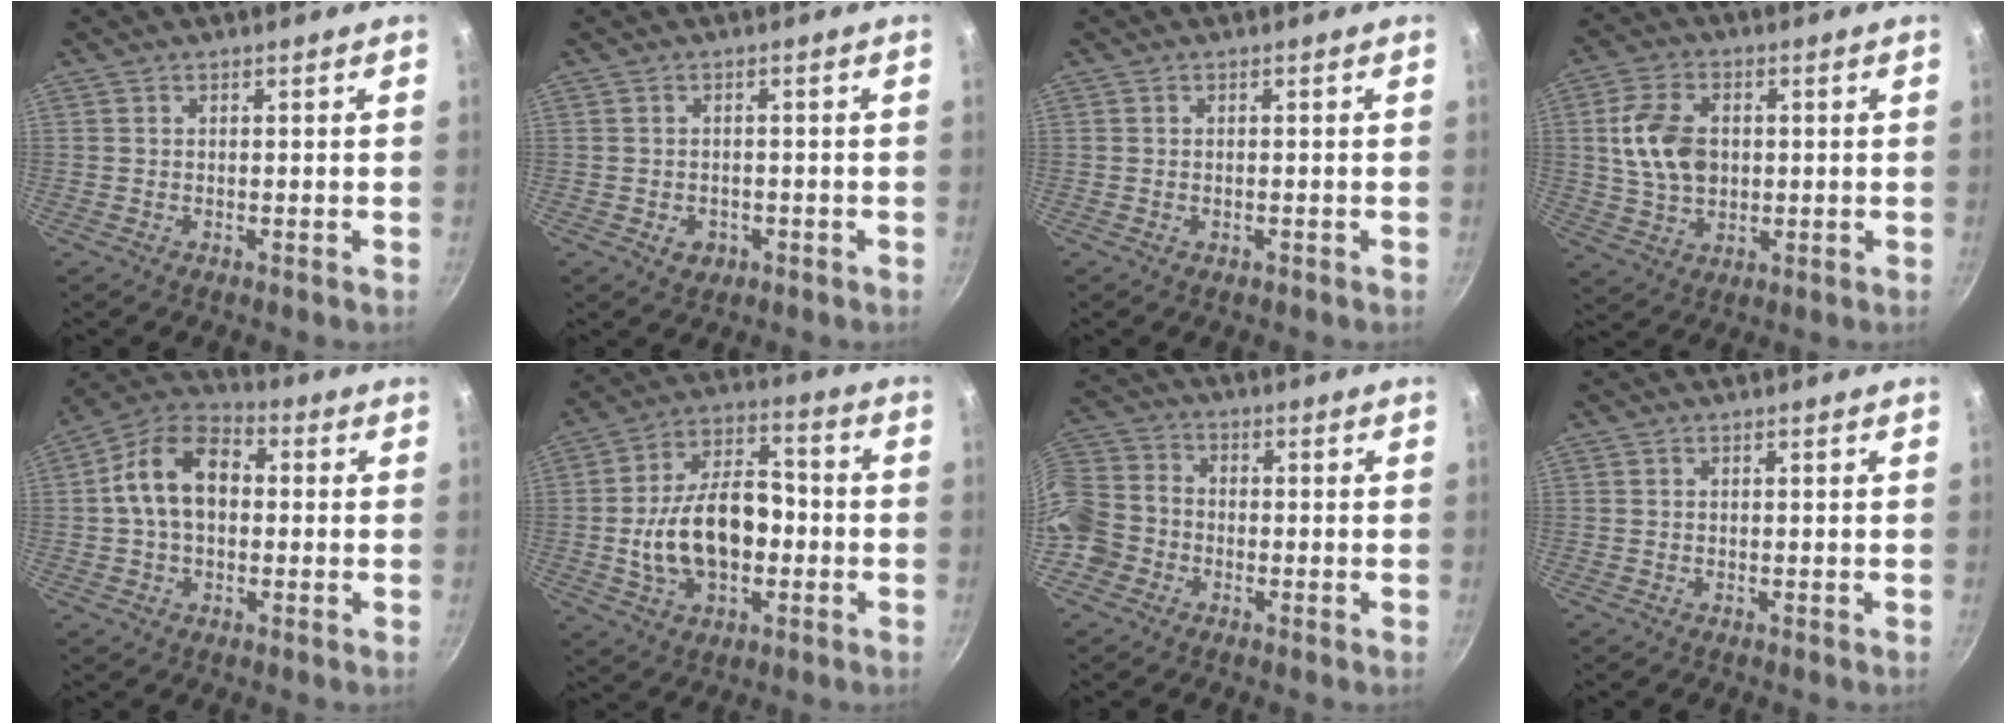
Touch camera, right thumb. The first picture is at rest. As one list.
[{"total": 2.9, "force": [-1.1, 2.3, 1.4], "torque": [-0.015, 0.006, -0.007]}, {"total": 0.6, "force": [-0.3, 0.4, 0.4], "torque": [-0.003, 0.000, -0.007]}, {"total": 10.9, "force": [1.2, 7.6, 7.8], "torque": [-0.133, 0.005, 0.022]}, {"total": 11.8, "force": [0.8, 8.0, 8.7], "torque": [-0.128, 0.033, -0.005]}, {"total": 16.9, "force": [-2.3, 10.5, 13.0], "torque": [-0.193, 0.041, -0.041]}, {"total": 10.1, "force": [-4.0, 8.1, 4.5], "torque": [-0.066, 0.039, -0.097]}, {"total": 0.0}]